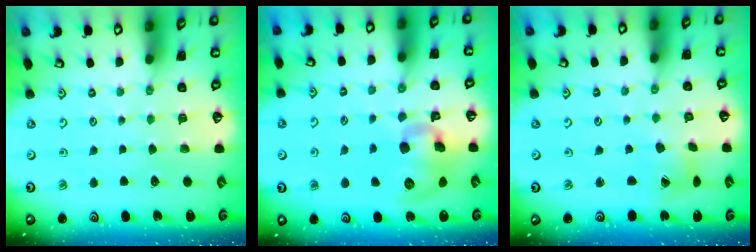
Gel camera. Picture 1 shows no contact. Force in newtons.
{"total": 12.3, "press": 12.1, "slide": 2.3}
{"total": 4.1, "press": 4.1, "slide": 0.5}